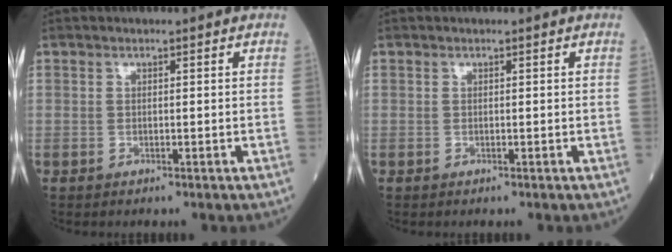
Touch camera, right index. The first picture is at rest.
{"total": 0.0}